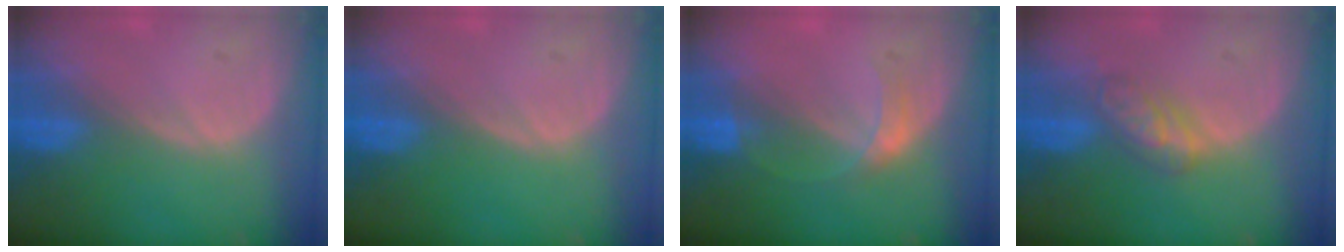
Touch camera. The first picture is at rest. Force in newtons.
{"total": 0.0}
{"total": 2.9, "press": 2.9, "slide": 0.1}
{"total": 4.5, "press": 4.5, "slide": 0.7}